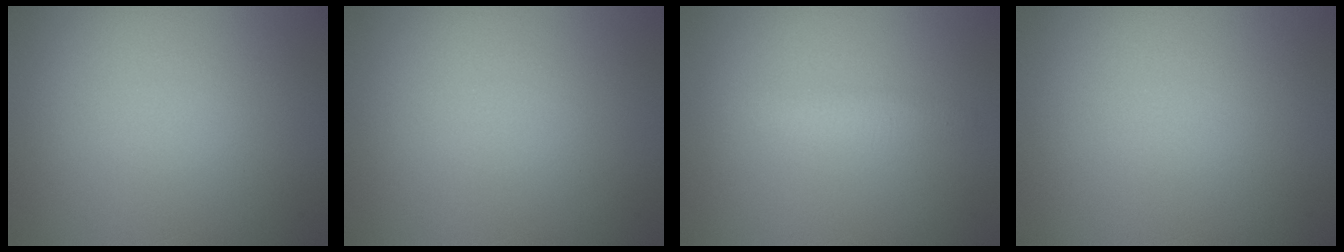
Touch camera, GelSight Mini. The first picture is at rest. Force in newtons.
{"total": 0.0}
{"total": 1.5, "press": 1.5, "slide": 0.0}
{"total": 0.0}